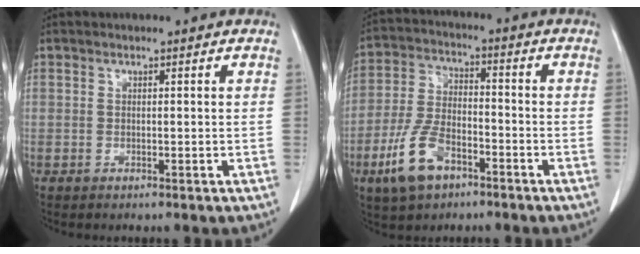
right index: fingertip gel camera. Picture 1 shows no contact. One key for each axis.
{"total": 10.0, "fx": -5.4, "fy": 4.9, "fz": 6.9, "tx": -0.158, "ty": 0.002, "tz": -0.102}